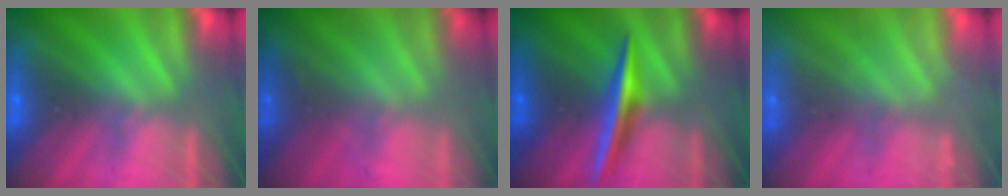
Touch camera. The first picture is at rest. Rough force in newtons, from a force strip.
{"total": 1.1}
{"total": 1.9}
{"total": 2.3}